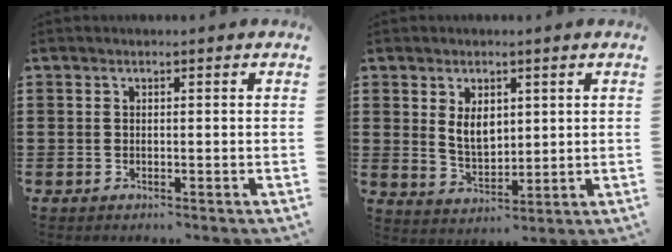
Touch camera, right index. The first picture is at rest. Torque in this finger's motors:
{"motor_torque": [0.58, 0.00, 0.60, 0.10]}